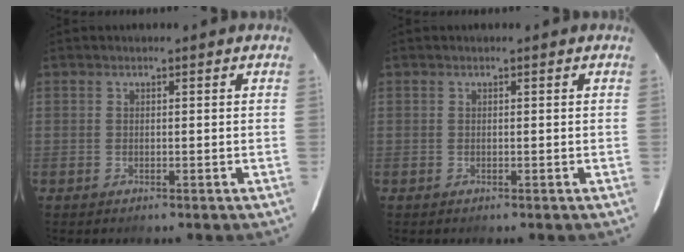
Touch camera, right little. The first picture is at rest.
{"total": 0.0}